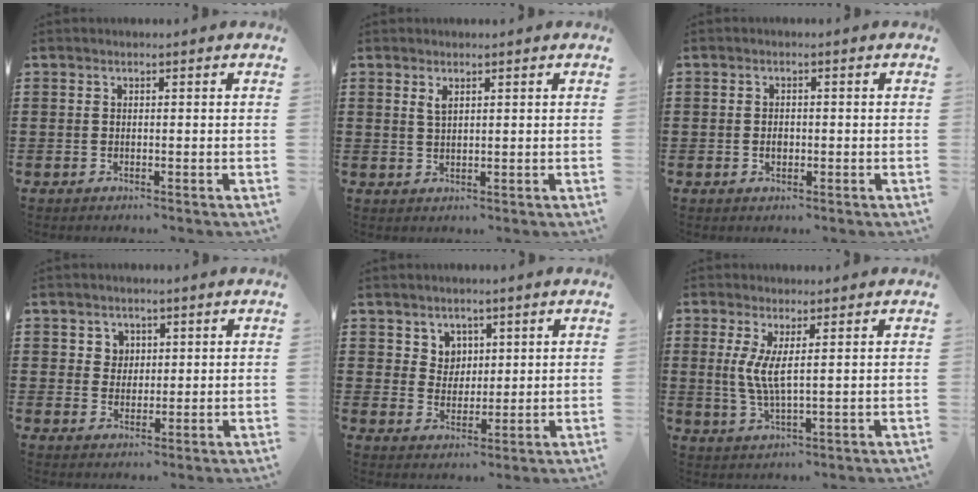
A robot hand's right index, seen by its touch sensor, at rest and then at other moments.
{"total": 1.6, "force": [1.0, 0.6, 1.1], "torque": [-0.025, 0.003, 0.017]}
{"total": 1.5, "force": [-0.3, 0.9, 1.2], "torque": [-0.023, 0.003, -0.006]}
{"total": 2.7, "force": [1.3, 2.4, 0.4], "torque": [-0.011, 0.007, 0.021]}
{"total": 4.2, "force": [2.4, 3.4, 0.5], "torque": [-0.020, 0.008, 0.042]}
{"total": 4.5, "force": [1.1, 0.6, 4.3], "torque": [-0.095, -0.009, 0.017]}